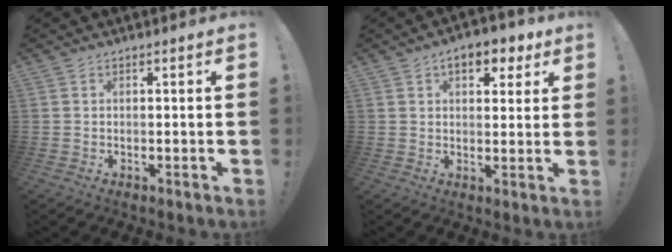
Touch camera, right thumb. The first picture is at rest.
{"total": 7.7, "force": [3.8, 4.4, 5.0], "torque": [-0.066, -0.006, 0.065]}